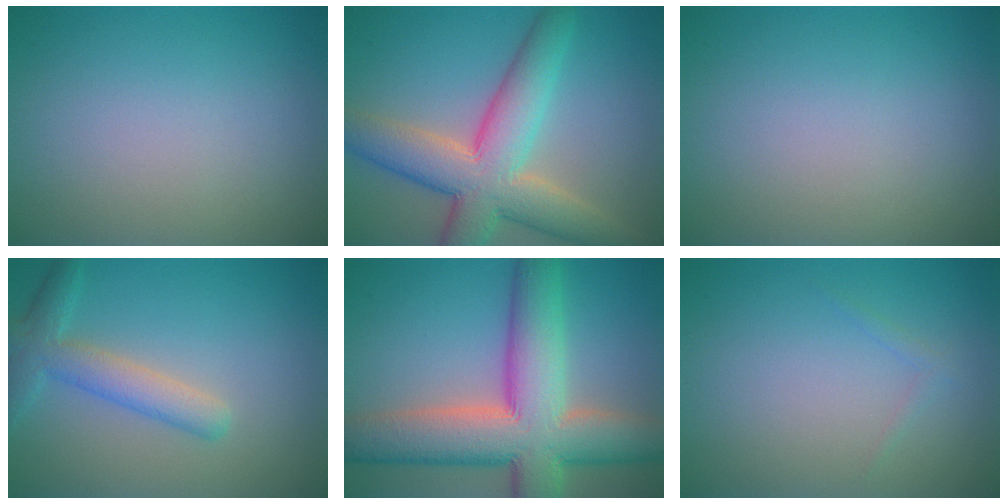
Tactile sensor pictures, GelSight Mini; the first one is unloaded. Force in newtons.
{"total": 9.2, "press": 9.2, "slide": 0.6}
{"total": 0.0}
{"total": 3.8, "press": 3.7, "slide": 0.2}
{"total": 12.4, "press": 12.3, "slide": 0.7}
{"total": 0.7, "press": 0.7, "slide": 0.1}